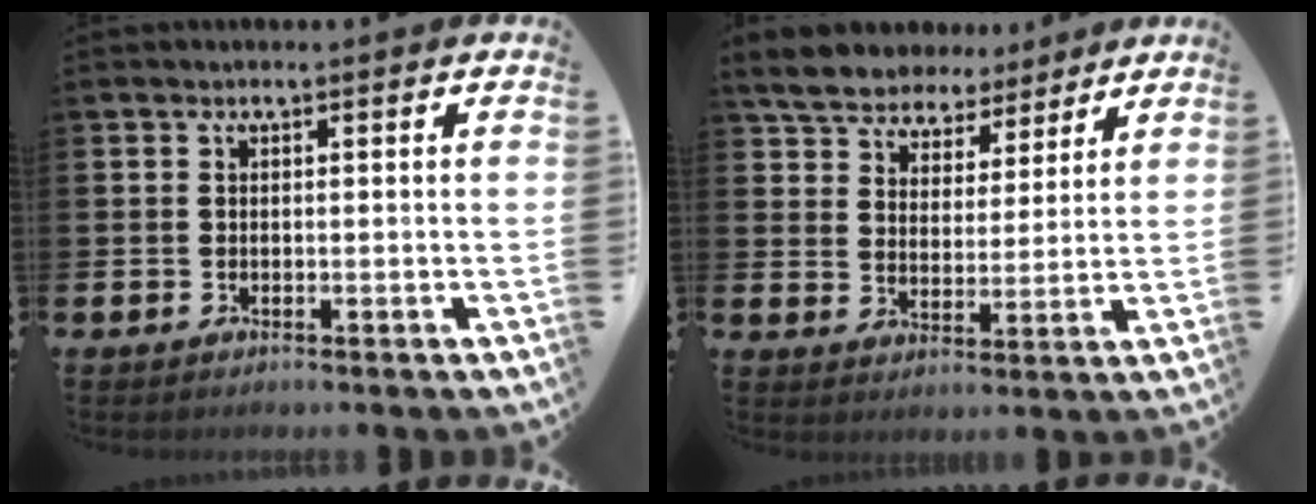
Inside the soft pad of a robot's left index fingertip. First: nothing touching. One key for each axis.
{"total": 6.2, "fx": 5.9, "fy": 2.0, "fz": 0.2, "tx": -0.044, "ty": -0.034, "tz": 0.107}